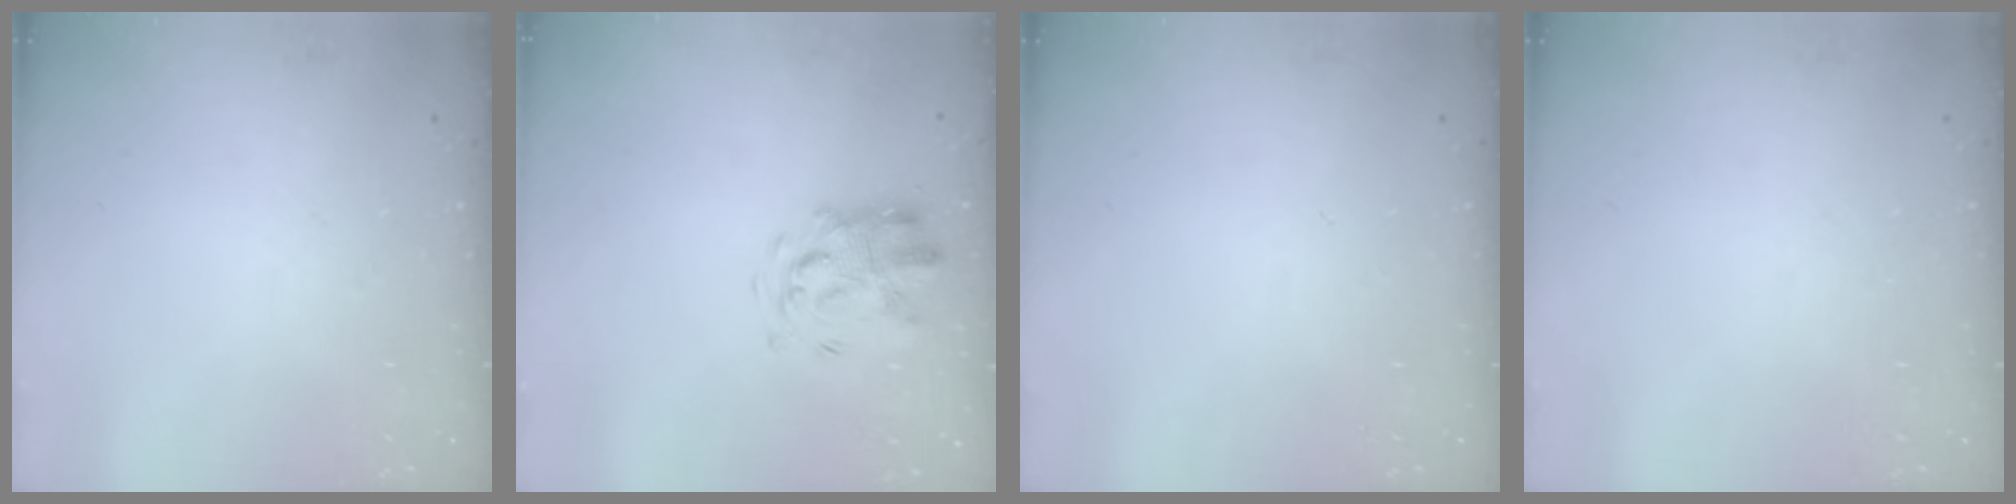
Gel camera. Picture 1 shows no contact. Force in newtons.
{"total": 3.5, "press": 3.4, "slide": 1.0}
{"total": 0.0}
{"total": 0.0}